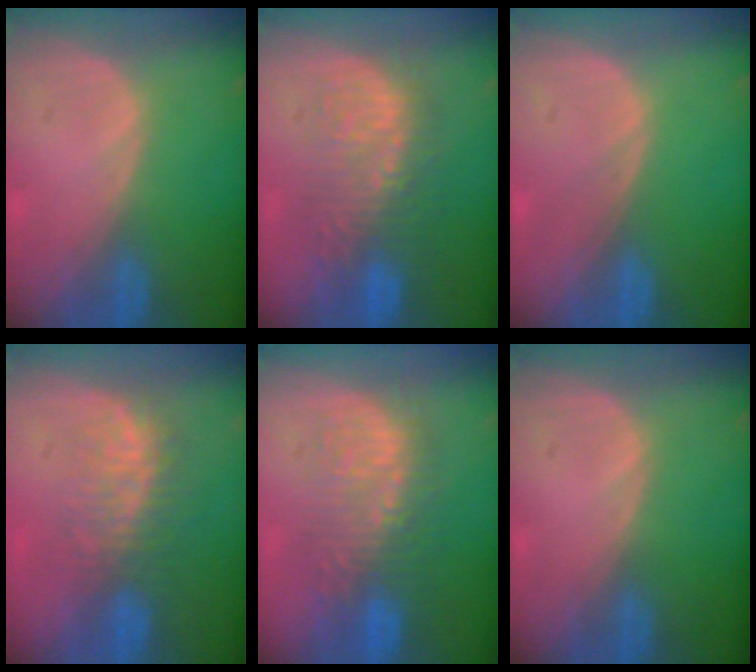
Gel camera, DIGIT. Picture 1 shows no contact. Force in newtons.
{"total": 9.5, "press": 8.8, "slide": 3.5}
{"total": 0.0}
{"total": 7.6, "press": 7.1, "slide": 2.8}
{"total": 9.5, "press": 8.8, "slide": 3.5}
{"total": 0.0}